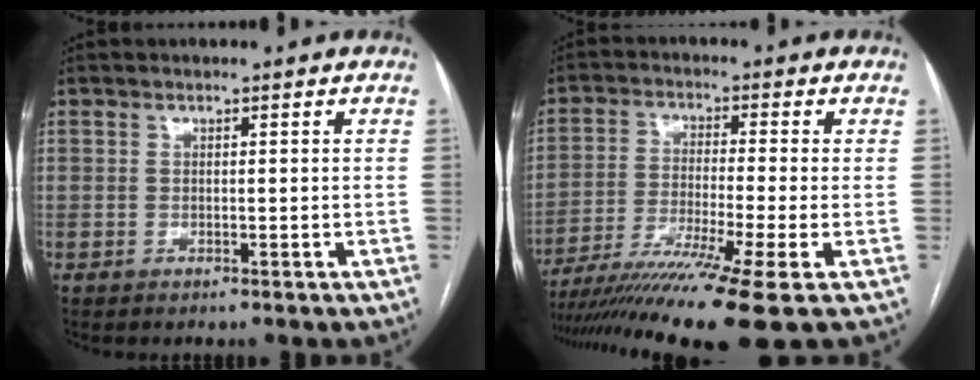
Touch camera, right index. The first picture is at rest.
{"total": 14.7, "force": [-10.6, -2.2, 10.0], "torque": [-0.168, -0.038, -0.175]}